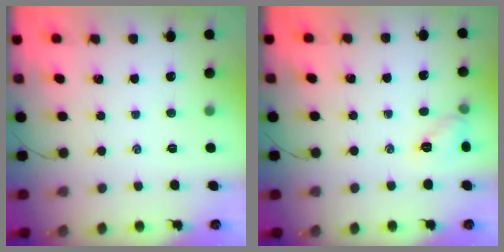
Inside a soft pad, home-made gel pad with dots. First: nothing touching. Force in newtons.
{"total": 6.8, "press": 6.5, "slide": 1.9}